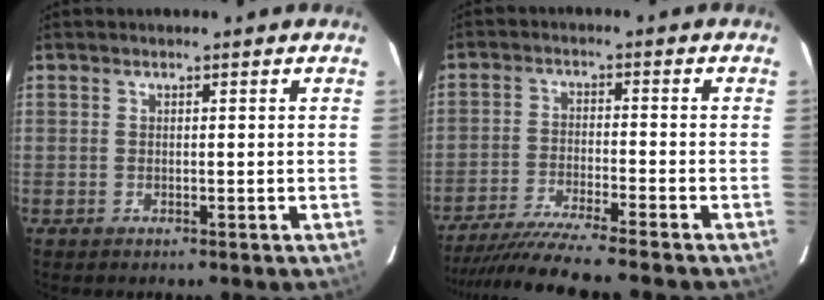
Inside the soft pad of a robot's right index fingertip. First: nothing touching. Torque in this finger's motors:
{"motor_torque": [1.10, -1.04, 0.40, 0.07]}